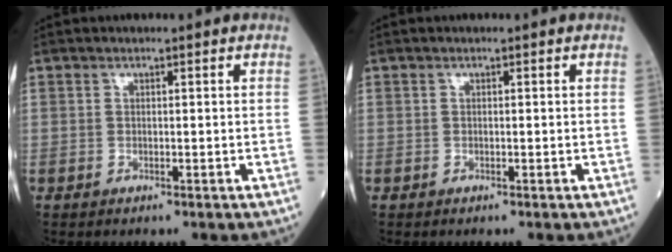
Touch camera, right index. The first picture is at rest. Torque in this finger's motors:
{"motor_torque": [0.00, 0.00, 0.00, 0.01]}